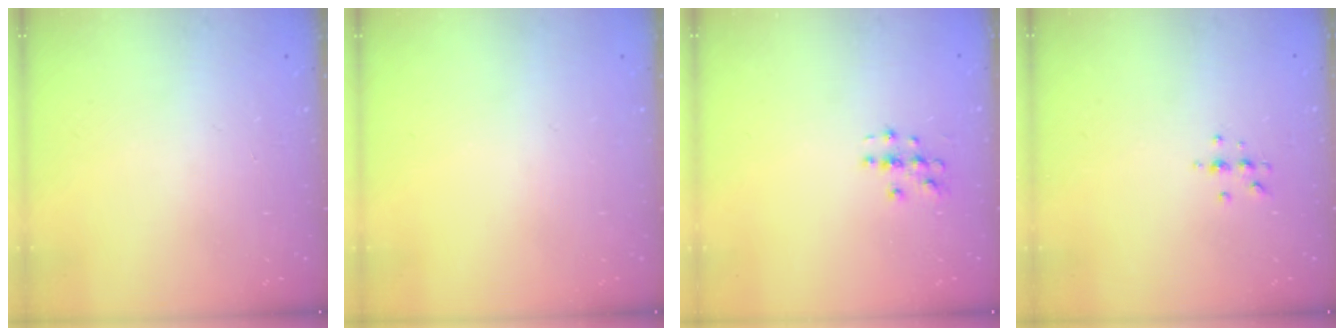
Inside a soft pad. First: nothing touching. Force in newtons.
{"total": 0.0}
{"total": 3.1, "press": 3.0, "slide": 0.3}
{"total": 4.9, "press": 4.9, "slide": 0.7}